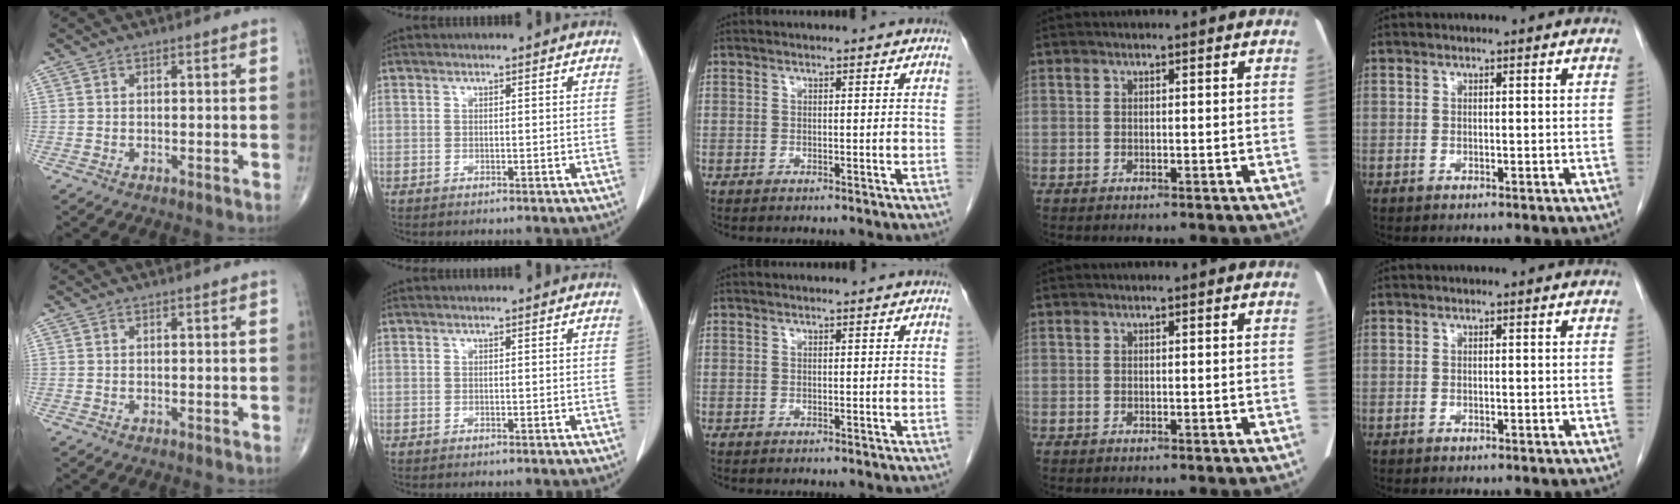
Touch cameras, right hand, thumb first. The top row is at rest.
{}